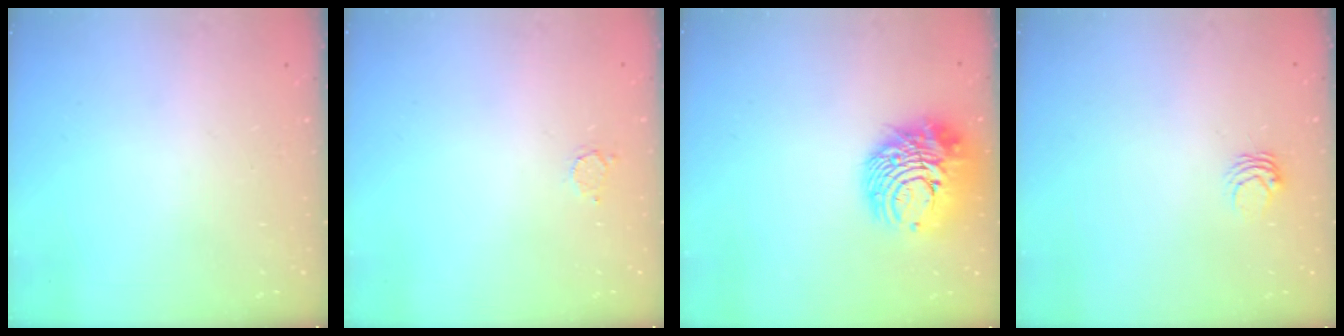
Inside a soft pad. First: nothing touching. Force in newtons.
{"total": 2.2, "press": 2.2, "slide": 0.2}
{"total": 13.4, "press": 13.3, "slide": 1.5}
{"total": 4.9, "press": 4.9, "slide": 0.4}